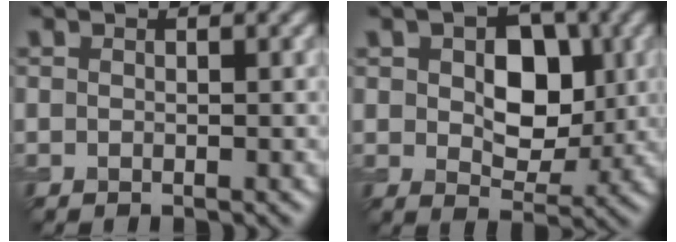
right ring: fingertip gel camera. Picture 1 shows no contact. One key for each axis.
{"total": 6.0, "fx": 1.0, "fy": 4.0, "fz": 4.4, "tx": -0.073, "ty": 0.001, "tz": 0.019}